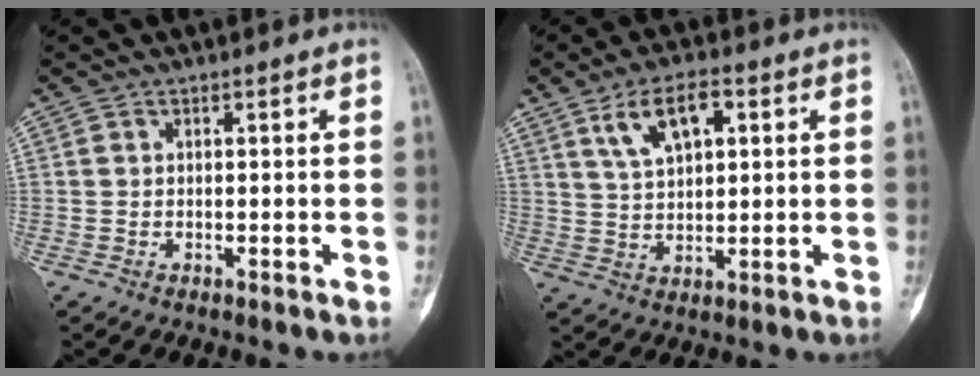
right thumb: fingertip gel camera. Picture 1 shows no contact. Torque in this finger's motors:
{"motor_torque": [0.11, 1.04, 0.03, 0.06, 0.07]}